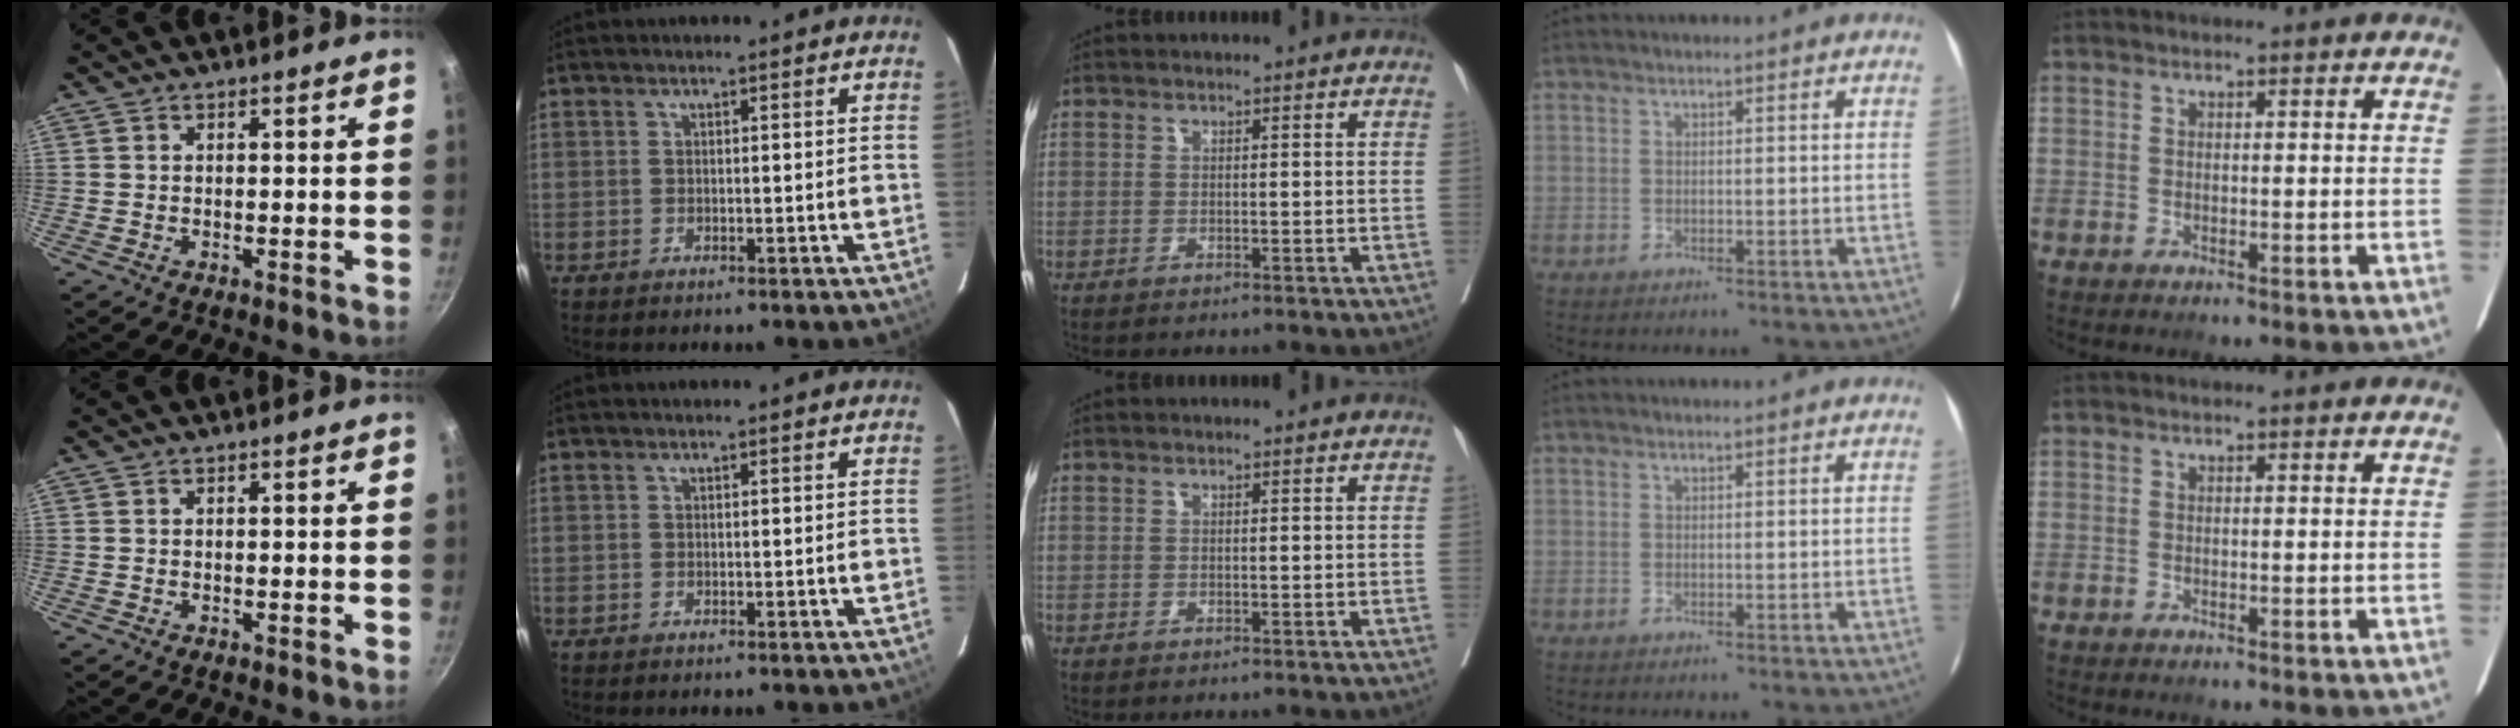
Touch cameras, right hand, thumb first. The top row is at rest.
{}